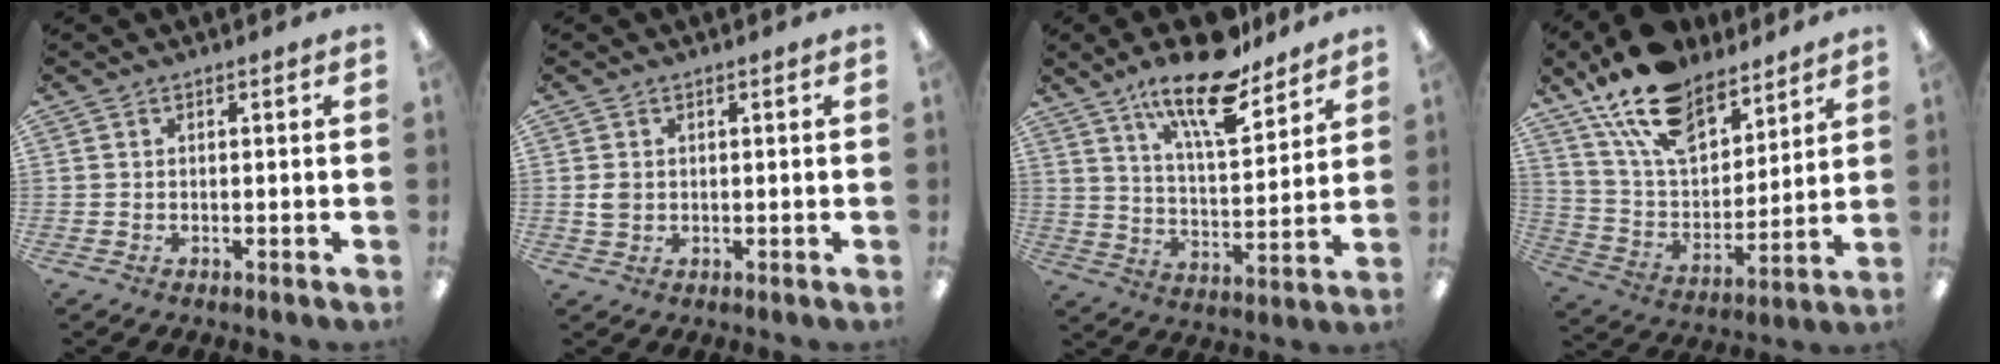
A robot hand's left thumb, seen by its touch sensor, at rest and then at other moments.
{"total": 2.3, "force": [0.5, 1.9, 1.2], "torque": [-0.016, 0.001, 0.007]}
{"total": 17.2, "force": [13.0, 5.3, 10.0], "torque": [-0.171, -0.071, 0.217]}
{"total": 19.1, "force": [14.2, 9.2, 8.9], "torque": [-0.181, -0.071, 0.259]}